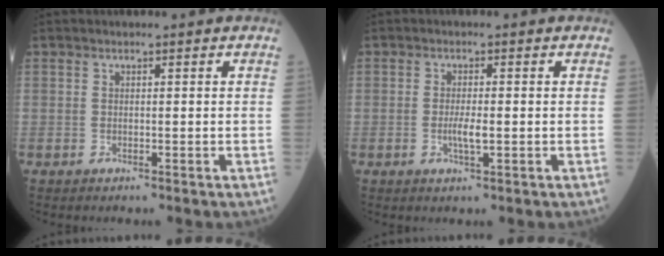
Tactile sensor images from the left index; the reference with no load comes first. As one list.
[{"total": 2.7, "force": [-0.4, 0.6, 2.6], "torque": [-0.053, -0.002, -0.004]}]